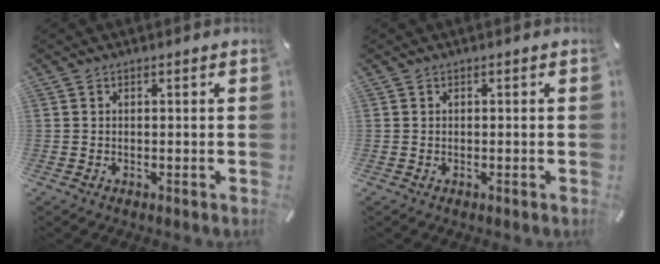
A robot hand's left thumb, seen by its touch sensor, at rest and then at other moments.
{"total": 0.0}